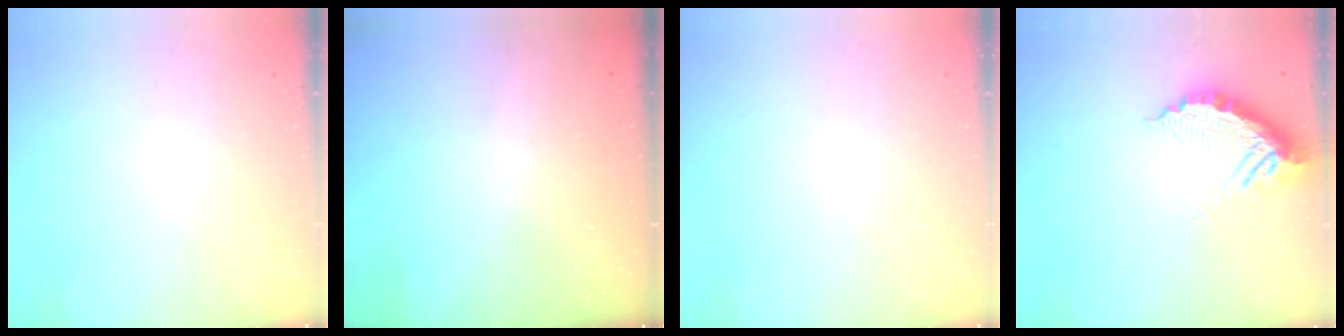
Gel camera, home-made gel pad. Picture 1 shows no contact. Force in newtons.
{"total": 3.2, "press": 3.2, "slide": 0.1}
{"total": 0.0}
{"total": 11.1, "press": 11.1, "slide": 0.8}